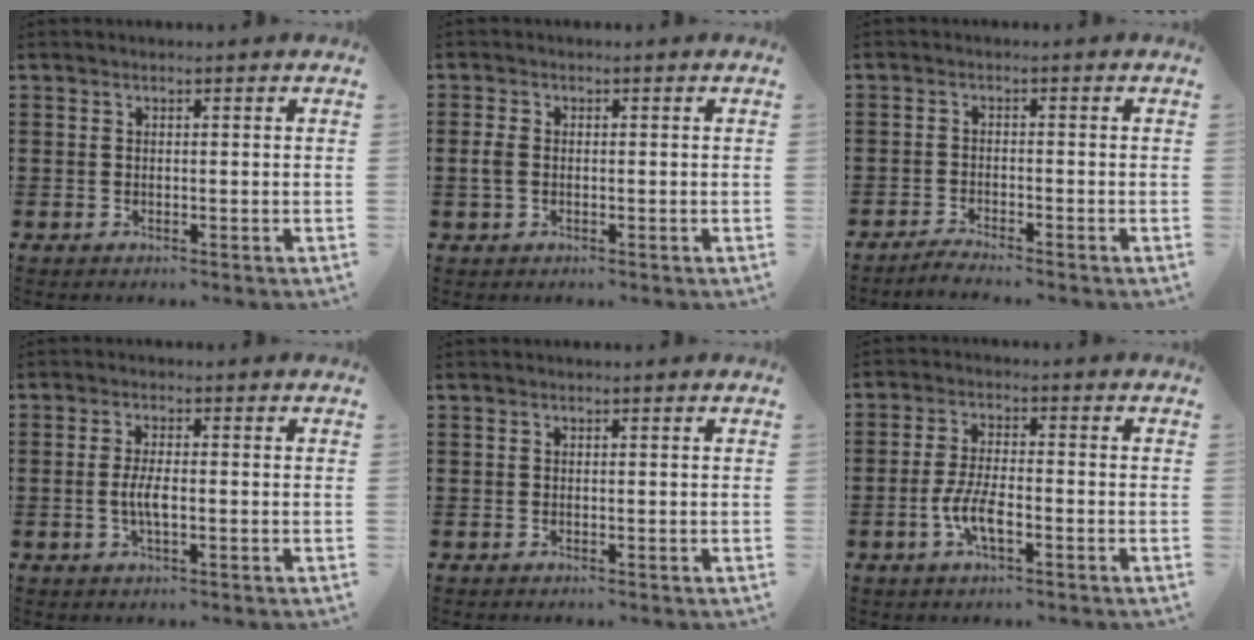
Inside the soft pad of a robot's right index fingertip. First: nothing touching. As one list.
[{"total": 2.2, "force": [-0.2, 1.4, 1.7], "torque": [-0.051, -0.001, -0.009]}, {"total": 1.7, "force": [-1.6, -0.3, 0.2], "torque": [-0.007, 0.002, -0.032]}, {"total": 3.6, "force": [-0.6, 1.0, 3.4], "torque": [-0.074, -0.003, -0.017]}, {"total": 0.0}, {"total": 5.3, "force": [-2.1, 1.3, 4.7], "torque": [-0.112, -0.010, -0.045]}]